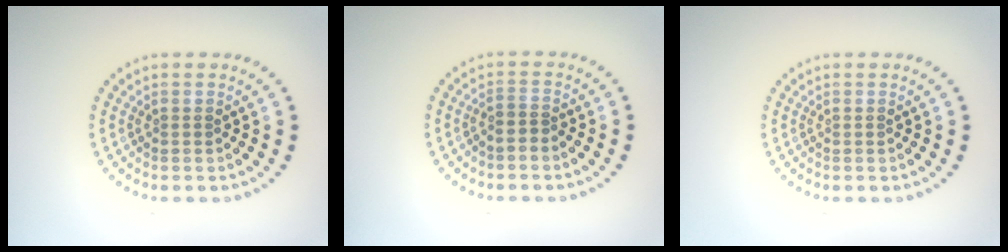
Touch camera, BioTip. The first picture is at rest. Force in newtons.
{"total": 0.9, "press": 0.6, "slide": 0.7}
{"total": 0.0}